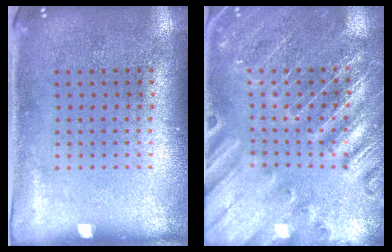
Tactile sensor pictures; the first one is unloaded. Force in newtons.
{"total": 2.8, "press": 2.8, "slide": 0.4}